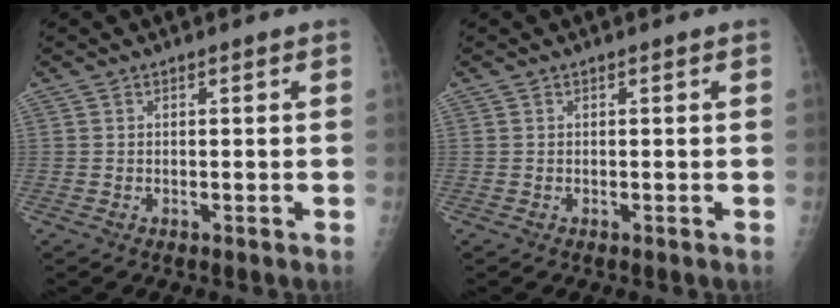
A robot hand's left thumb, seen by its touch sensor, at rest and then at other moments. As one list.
[{"total": 0.0}]